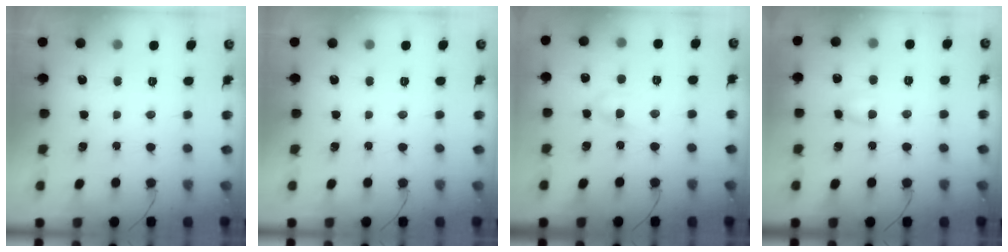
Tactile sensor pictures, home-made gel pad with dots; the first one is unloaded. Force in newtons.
{"total": 0.0}
{"total": 5.0, "press": 4.9, "slide": 1.1}
{"total": 4.7, "press": 4.6, "slide": 0.8}